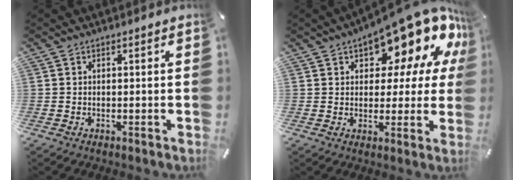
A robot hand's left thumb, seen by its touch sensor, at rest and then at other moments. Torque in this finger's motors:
{"motor_torque": [2.51, 2.50, 0.51, -0.22, 0.14]}